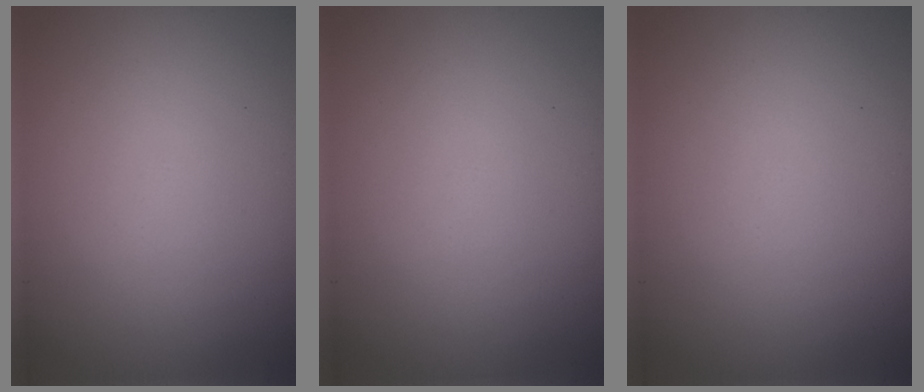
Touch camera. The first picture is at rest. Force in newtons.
{"total": 0.0}
{"total": 0.0}